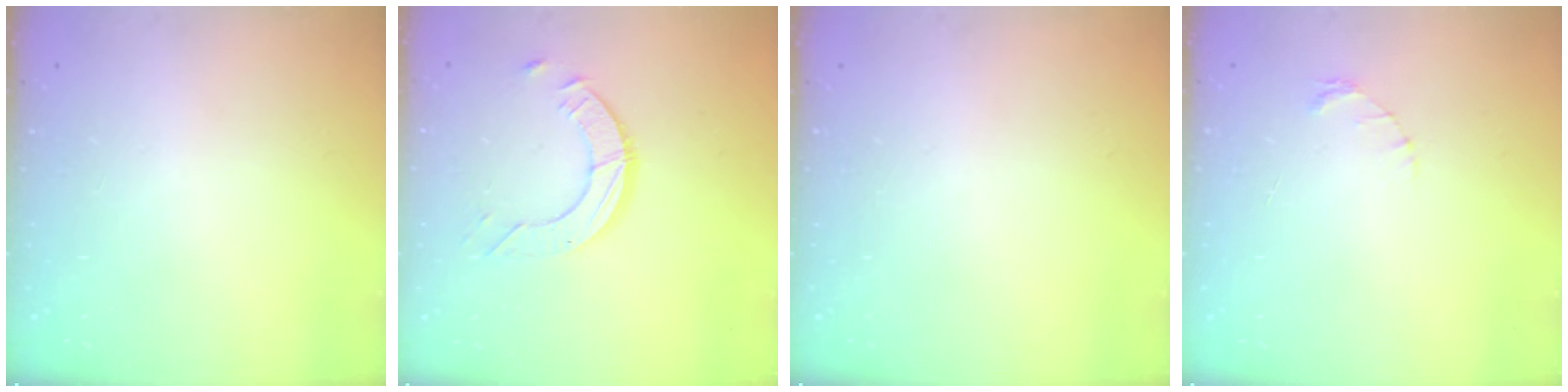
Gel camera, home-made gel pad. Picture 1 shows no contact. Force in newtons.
{"total": 6.9, "press": 6.9, "slide": 0.6}
{"total": 0.0}
{"total": 1.6, "press": 1.5, "slide": 0.3}